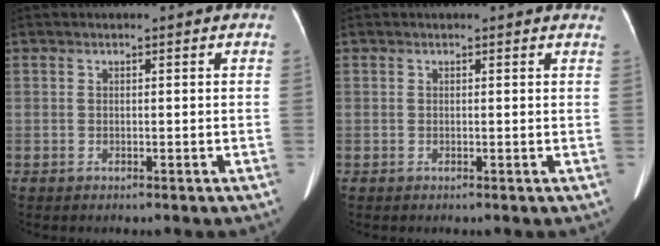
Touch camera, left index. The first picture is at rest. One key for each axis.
{"total": 1.4, "fx": 1.4, "fy": 0.2, "fz": 0.2, "tx": -0.009, "ty": -0.003, "tz": -0.001}